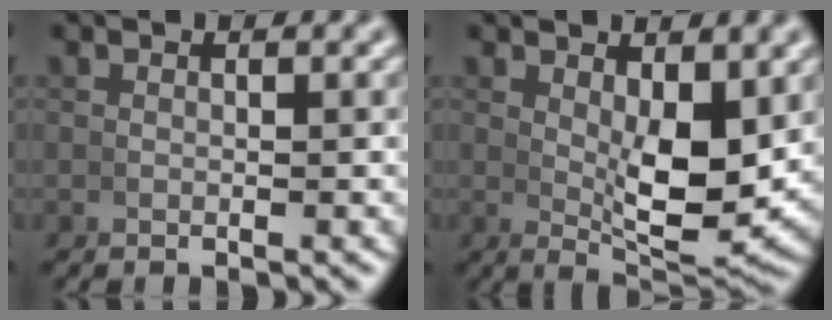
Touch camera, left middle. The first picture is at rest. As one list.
[{"total": 5.9, "force": [1.5, 1.8, 5.4], "torque": [-0.083, -0.024, 0.032]}]